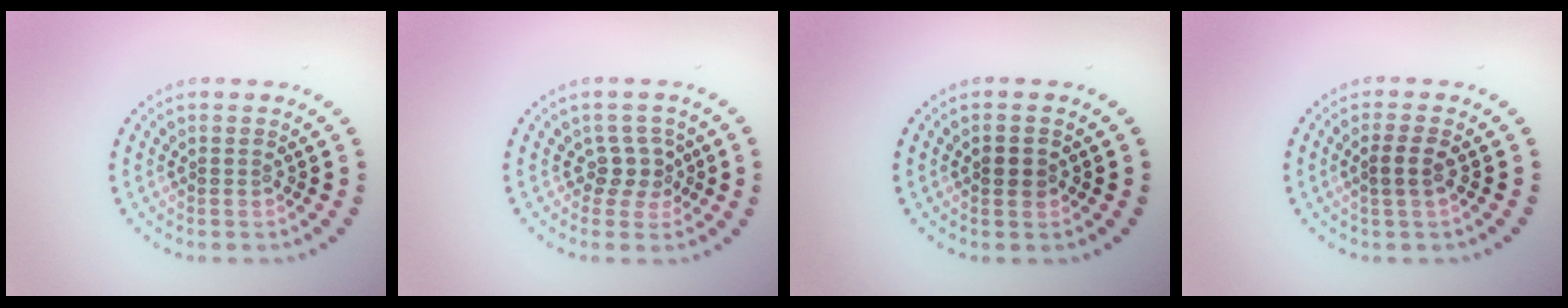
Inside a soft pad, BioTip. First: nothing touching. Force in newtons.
{"total": 2.2, "press": 1.7, "slide": 1.4}
{"total": 1.7, "press": 1.7, "slide": 0.1}
{"total": 1.7, "press": 1.5, "slide": 0.8}